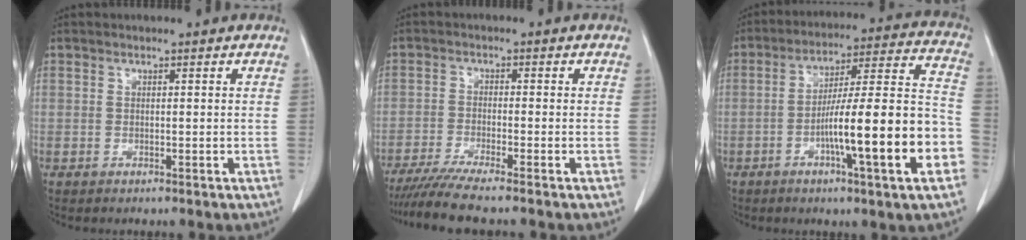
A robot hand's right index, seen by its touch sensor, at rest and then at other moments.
{"total": 6.3, "force": [-5.4, -1.2, 3.0], "torque": [-0.046, -0.020, -0.094]}
{"total": 18.4, "force": [-6.0, 0.7, 17.4], "torque": [-0.233, 0.017, -0.087]}